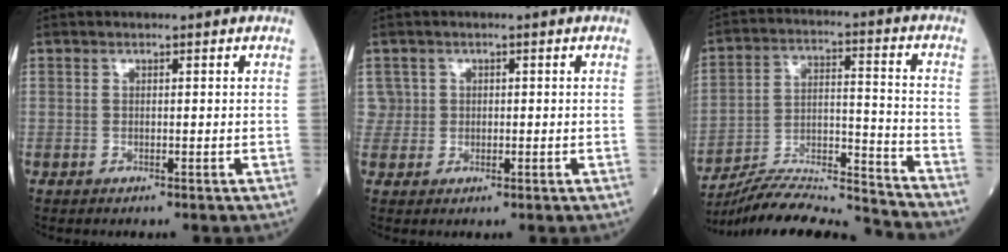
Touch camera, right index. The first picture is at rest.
{"total": 2.4, "force": [0.6, 2.3, -0.1], "torque": [0.017, 0.007, 0.006]}
{"total": 18.2, "force": [-17.6, -0.6, 4.5], "torque": [-0.091, 0.015, -0.288]}